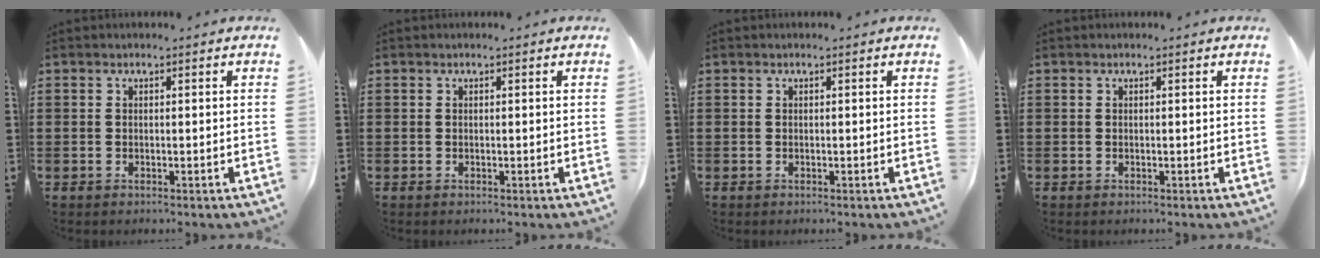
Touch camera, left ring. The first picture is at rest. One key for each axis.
{"total": 0.0}
{"total": 0.0}
{"total": 0.0}